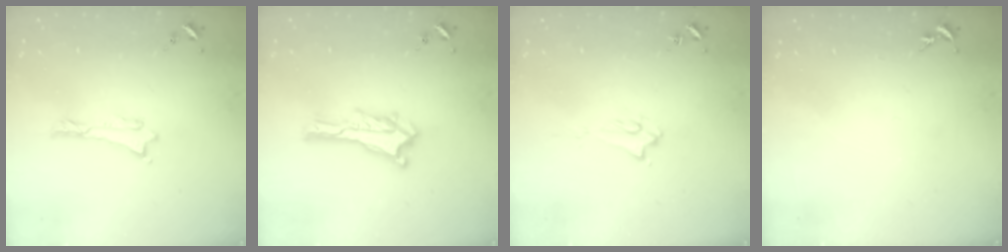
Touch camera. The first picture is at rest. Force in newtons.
{"total": 0.0}
{"total": 1.9, "press": 1.8, "slide": 0.4}
{"total": 0.0}